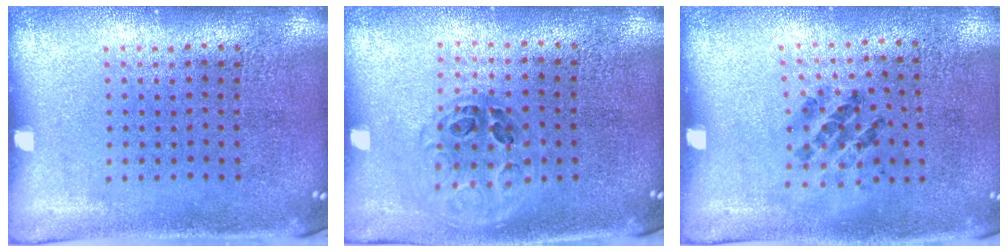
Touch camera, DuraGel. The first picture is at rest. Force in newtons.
{"total": 1.1, "press": 1.0, "slide": 0.6}
{"total": 1.1, "press": 0.7, "slide": 0.9}